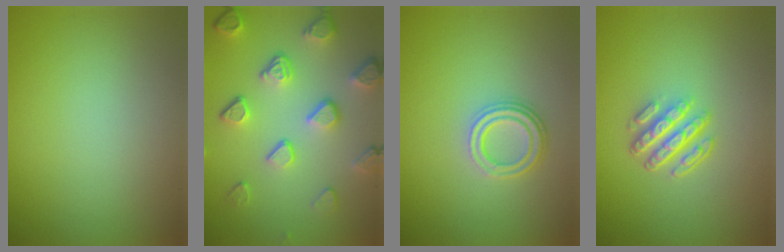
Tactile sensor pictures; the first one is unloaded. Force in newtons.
{"total": 5.2, "press": 4.1, "slide": 3.2}
{"total": 3.3, "press": 2.4, "slide": 2.3}
{"total": 4.7, "press": 3.3, "slide": 3.3}